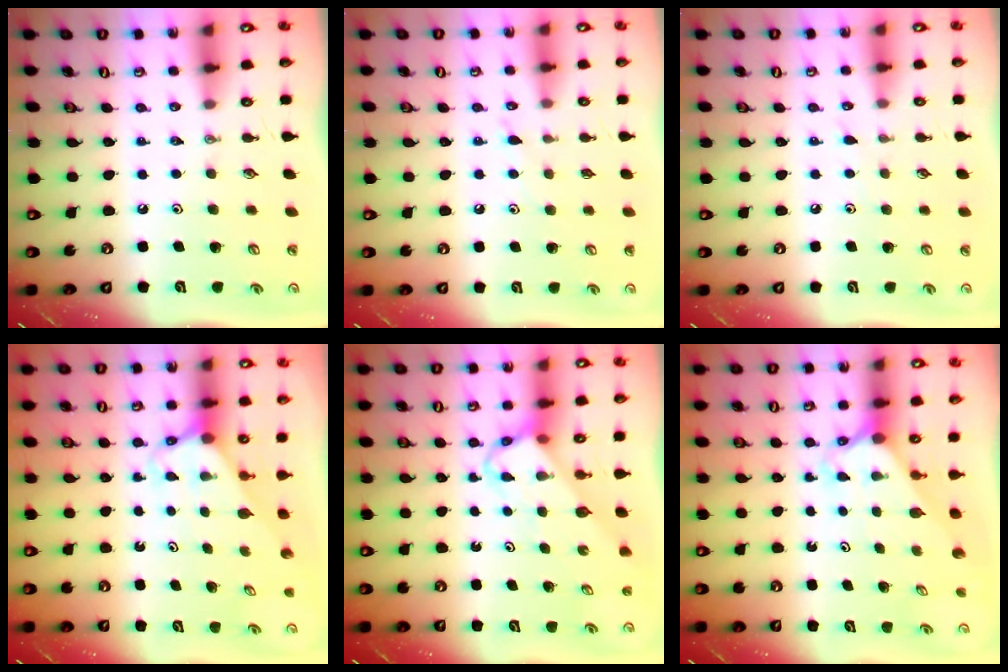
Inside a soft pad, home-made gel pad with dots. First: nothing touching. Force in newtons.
{"total": 5.0, "press": 5.0, "slide": 0.4}
{"total": 2.5, "press": 2.4, "slide": 0.3}
{"total": 2.6, "press": 2.6, "slide": 0.1}
{"total": 3.8, "press": 3.8, "slide": 0.2}
{"total": 2.2, "press": 2.2, "slide": 0.2}